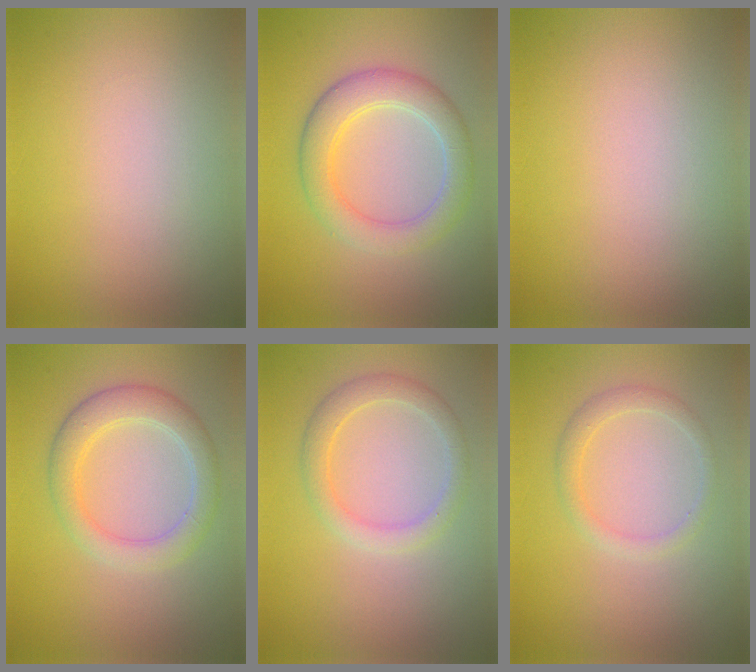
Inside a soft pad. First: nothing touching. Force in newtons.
{"total": 4.5, "press": 4.5, "slide": 0.3}
{"total": 0.0}
{"total": 3.8, "press": 3.8, "slide": 0.2}
{"total": 2.6, "press": 2.6, "slide": 0.2}
{"total": 1.7, "press": 1.7, "slide": 0.2}